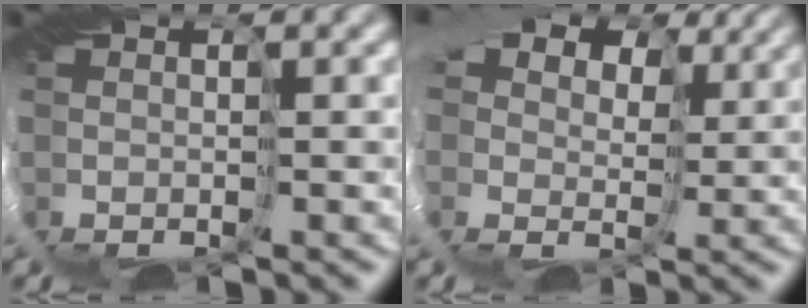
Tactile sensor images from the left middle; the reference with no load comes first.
{"total": 12.3, "force": [6.4, 8.1, 6.6], "torque": [-0.156, 0.040, 0.096]}